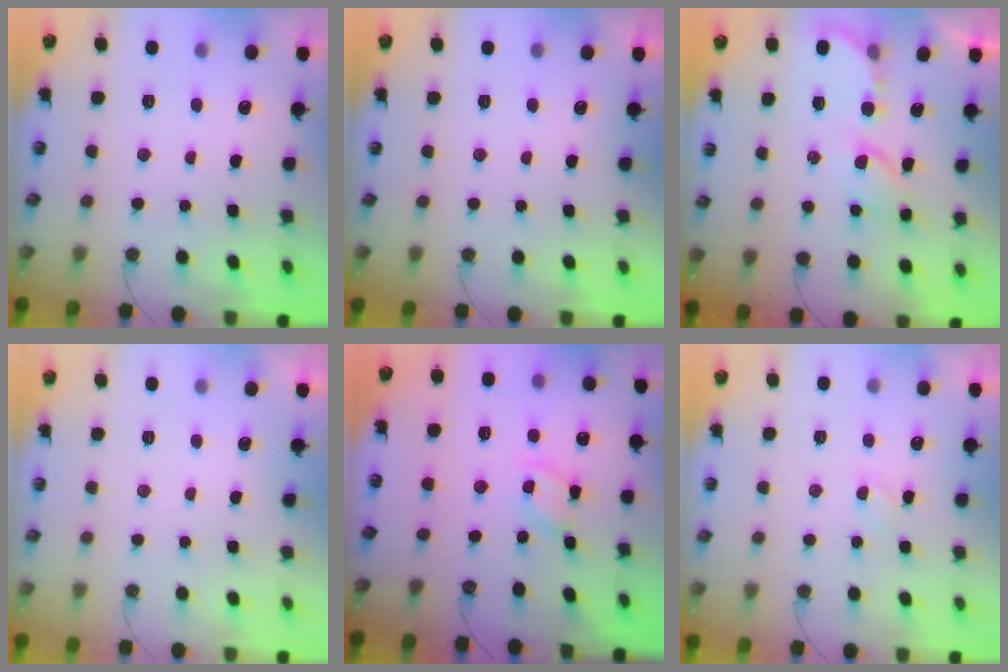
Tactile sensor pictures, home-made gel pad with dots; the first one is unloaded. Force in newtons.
{"total": 0.0}
{"total": 6.0, "press": 6.0, "slide": 0.5}
{"total": 0.0}
{"total": 2.1, "press": 2.1, "slide": 0.4}
{"total": 2.2, "press": 2.2, "slide": 0.3}